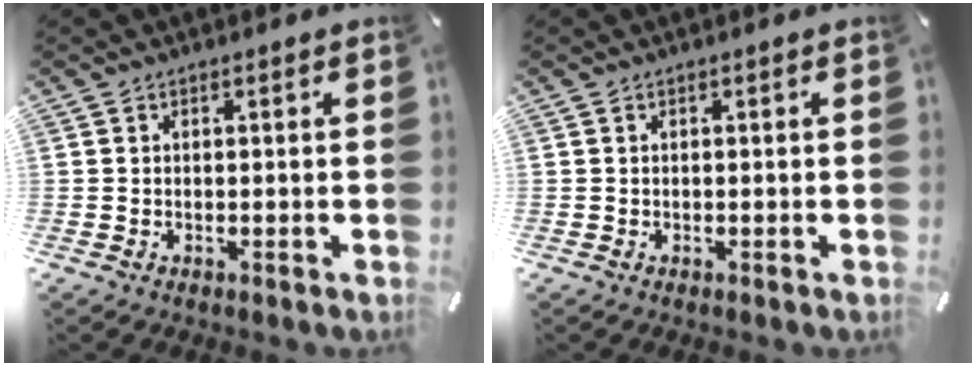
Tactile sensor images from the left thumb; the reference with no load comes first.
{"total": 0.0}